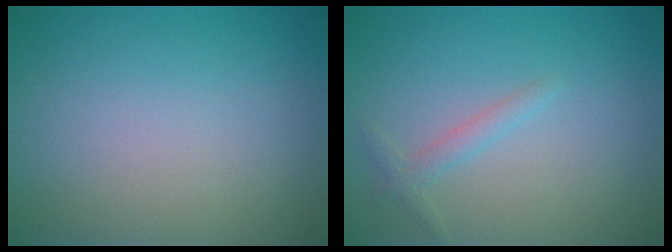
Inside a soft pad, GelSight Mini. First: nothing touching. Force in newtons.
{"total": 1.4, "press": 1.4, "slide": 0.1}